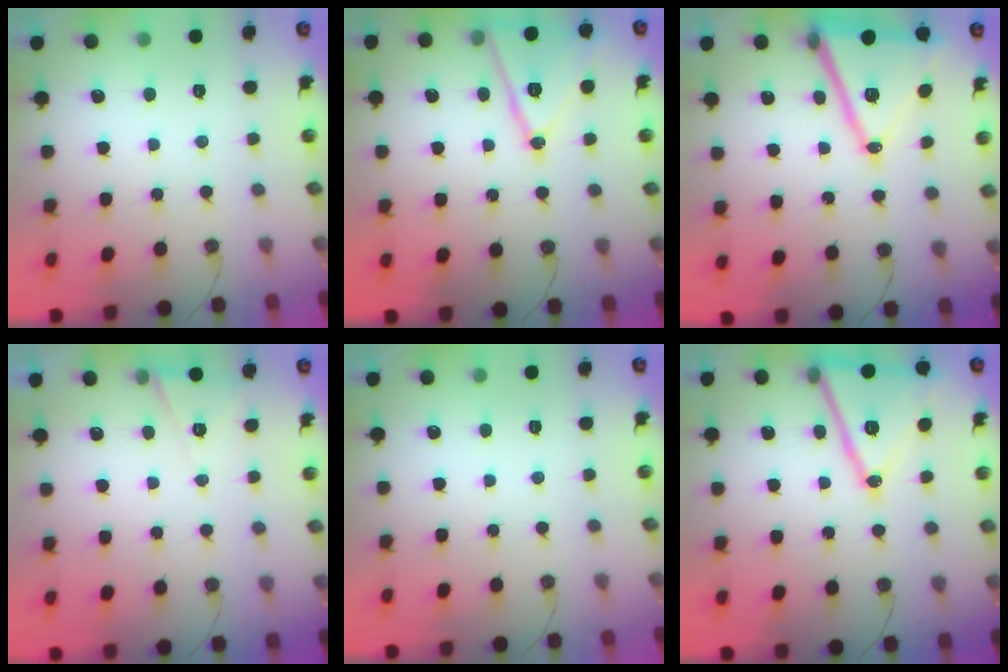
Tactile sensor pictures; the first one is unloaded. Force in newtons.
{"total": 14.5, "press": 14.1, "slide": 3.2}
{"total": 17.2, "press": 16.8, "slide": 3.6}
{"total": 6.3, "press": 4.2, "slide": 4.7}
{"total": 0.0}
{"total": 18.1, "press": 17.8, "slide": 3.4}